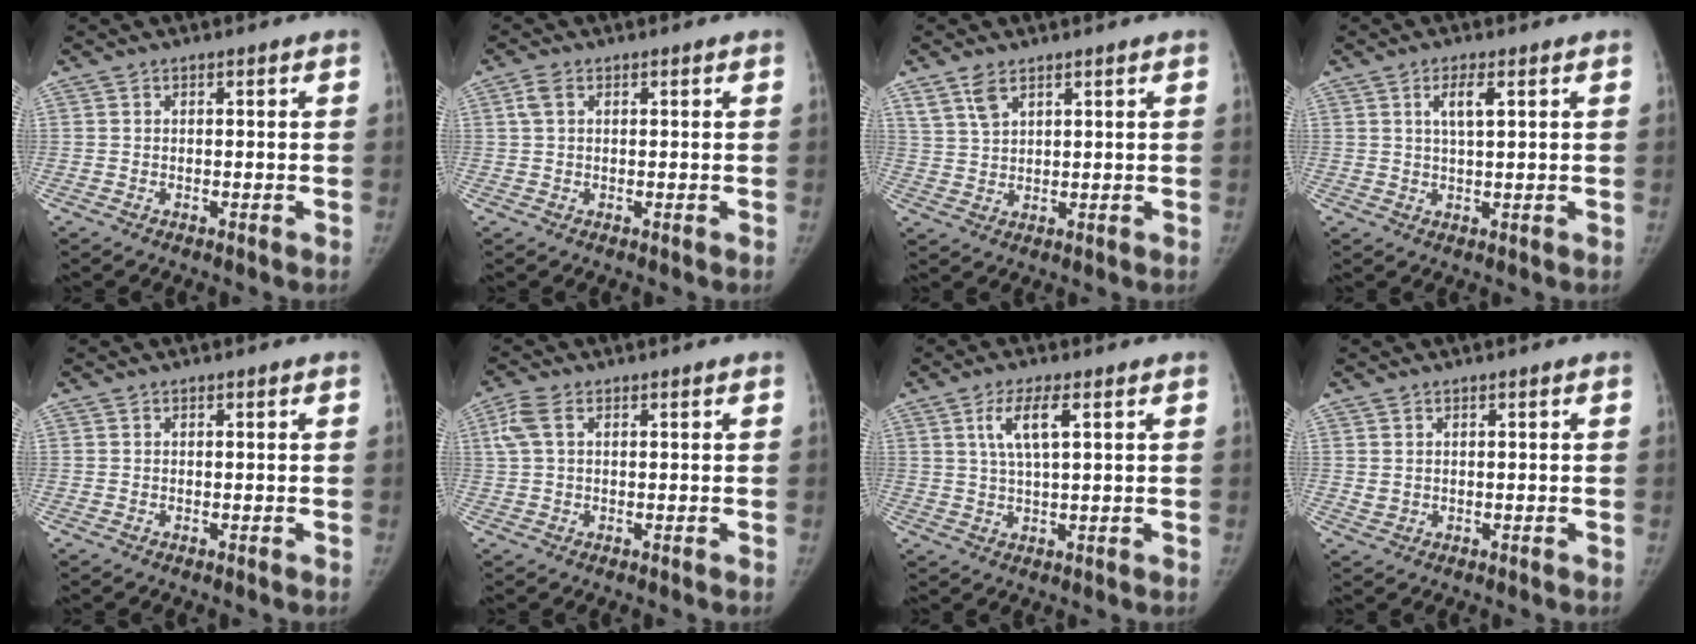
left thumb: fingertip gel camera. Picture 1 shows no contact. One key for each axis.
{"total": 2.2, "fx": 0.7, "fy": 1.3, "fz": 1.6, "tx": -0.038, "ty": 0.010, "tz": 0.015}
{"total": 4.1, "fx": 2.7, "fy": 2.0, "fz": 2.3, "tx": -0.041, "ty": -0.009, "tz": 0.061}
{"total": 3.9, "fx": 1.5, "fy": 1.1, "fz": 3.4, "tx": -0.061, "ty": -0.002, "tz": 0.029}
{"total": 0.0}
{"total": 3.9, "fx": 1.1, "fy": 2.3, "fz": 2.9, "tx": -0.085, "ty": 0.017, "tz": 0.024}
{"total": 6.1, "fx": 2.2, "fy": 1.6, "fz": 5.4, "tx": -0.108, "ty": -0.002, "tz": 0.046}
{"total": 1.3, "fx": 0.3, "fy": 1.1, "fz": 0.7, "tx": -0.009, "ty": -0.001, "tz": 0.012}